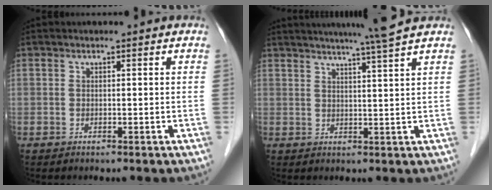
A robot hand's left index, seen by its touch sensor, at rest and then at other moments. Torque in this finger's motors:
{"motor_torque": [0.60, -0.87, 0.31, 0.08]}